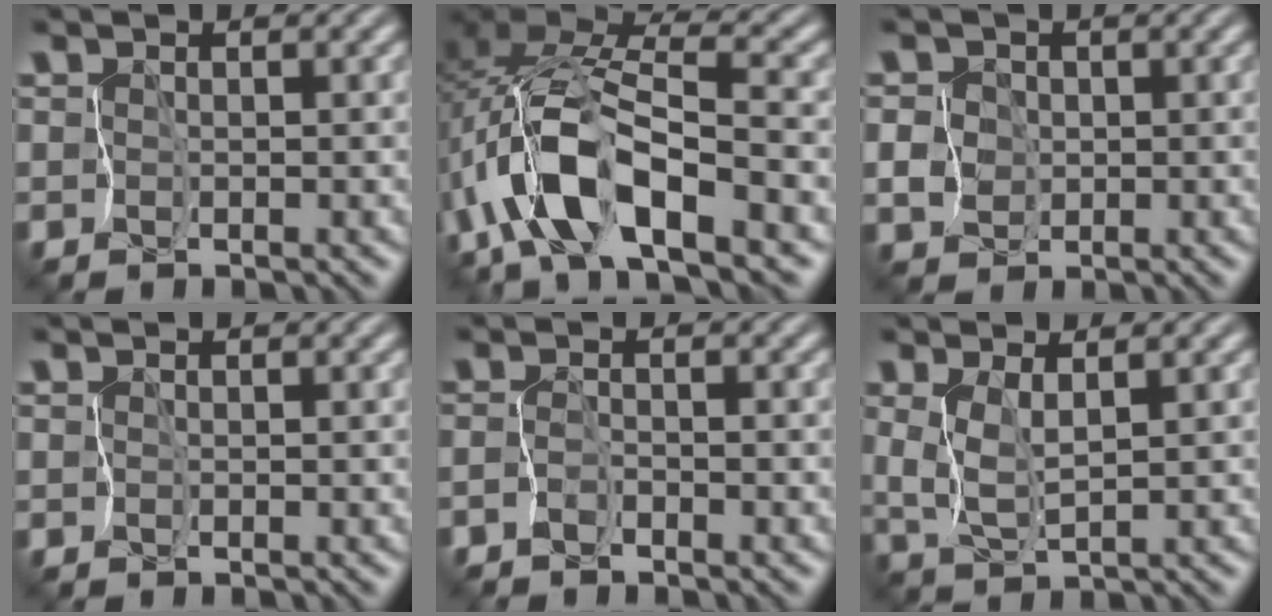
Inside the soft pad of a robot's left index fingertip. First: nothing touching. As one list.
[{"total": 11.4, "force": [-5.2, 4.4, 9.1], "torque": [-0.204, -0.002, -0.087]}, {"total": 5.3, "force": [-0.2, 5.0, 1.5], "torque": [-0.050, 0.017, -0.014]}, {"total": 0.0}, {"total": 1.8, "force": [-1.6, -0.9, 0.0], "torque": [-0.023, -0.007, -0.025]}, {"total": 1.8, "force": [1.0, -0.3, 1.5], "torque": [-0.058, -0.007, 0.038]}]